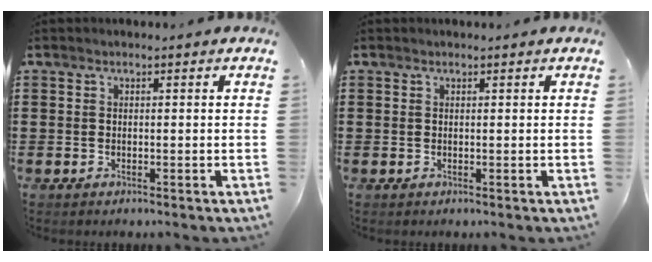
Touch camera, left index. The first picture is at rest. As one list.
[{"total": 0.0}]